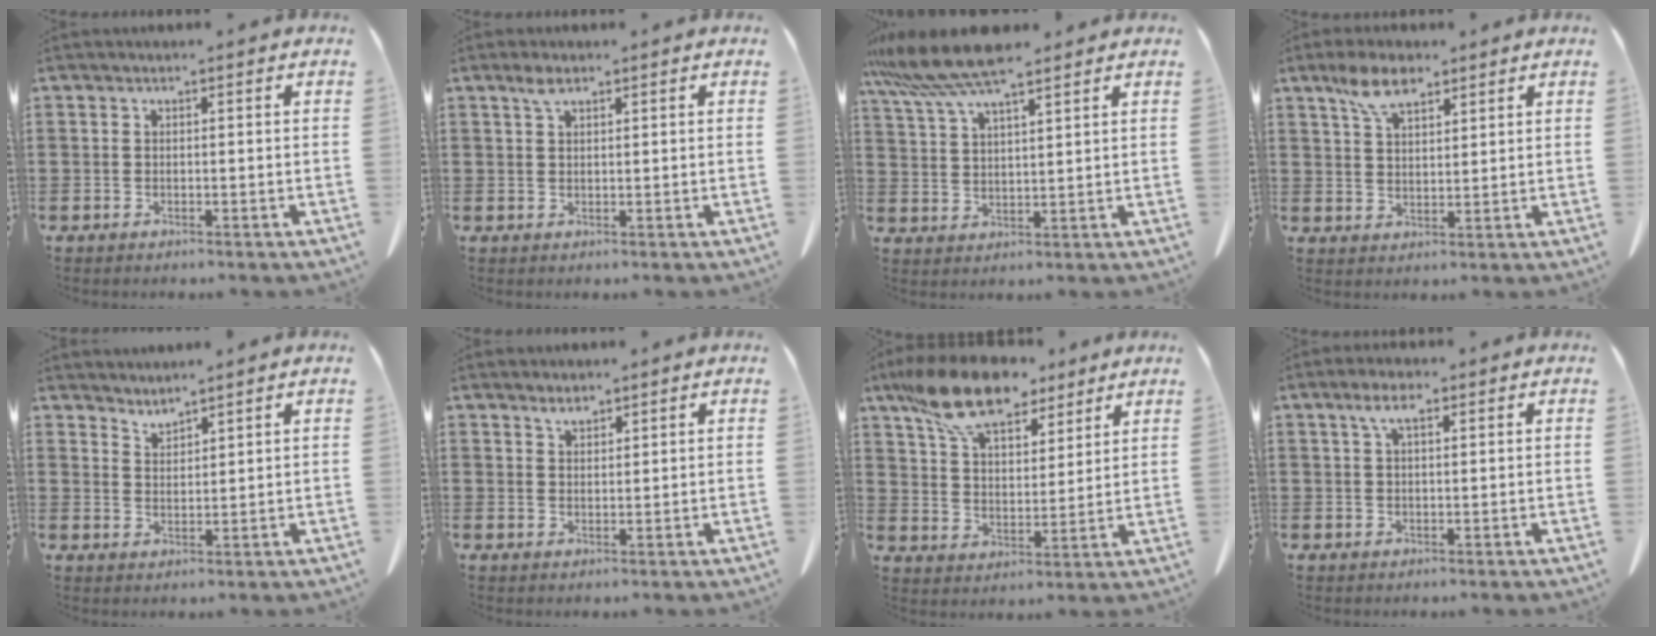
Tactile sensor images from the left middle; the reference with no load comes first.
{"total": 2.0, "force": [1.1, 0.7, 1.5], "torque": [-0.034, 0.003, 0.020]}
{"total": 8.8, "force": [7.0, 0.9, 5.3], "torque": [-0.129, -0.021, 0.124]}
{"total": 6.2, "force": [4.1, 2.7, 3.8], "torque": [-0.085, 0.007, 0.075]}
{"total": 2.6, "force": [2.6, -0.2, -0.3], "torque": [-0.003, -0.008, 0.050]}
{"total": 1.9, "force": [1.7, 0.5, 0.6], "torque": [-0.016, 0.001, 0.032]}
{"total": 12.8, "force": [9.8, 4.7, 6.7], "torque": [-0.155, -0.022, 0.184]}
{"total": 3.8, "force": [2.0, 1.2, 3.1], "torque": [-0.067, 0.008, 0.033]}